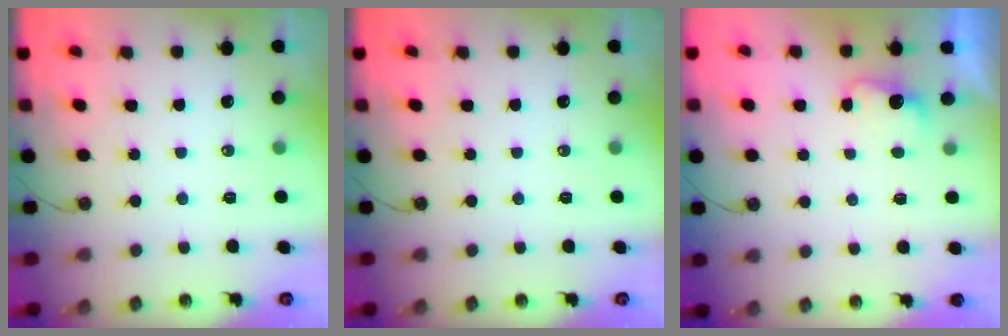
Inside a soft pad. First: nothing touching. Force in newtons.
{"total": 0.0}
{"total": 3.0, "press": 2.8, "slide": 1.0}